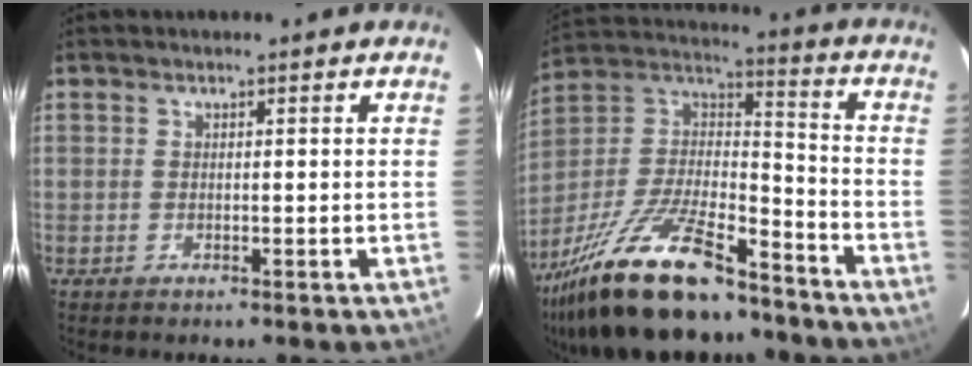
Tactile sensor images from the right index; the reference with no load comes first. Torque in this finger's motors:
{"motor_torque": [1.40, -0.73, 0.62, 0.21]}